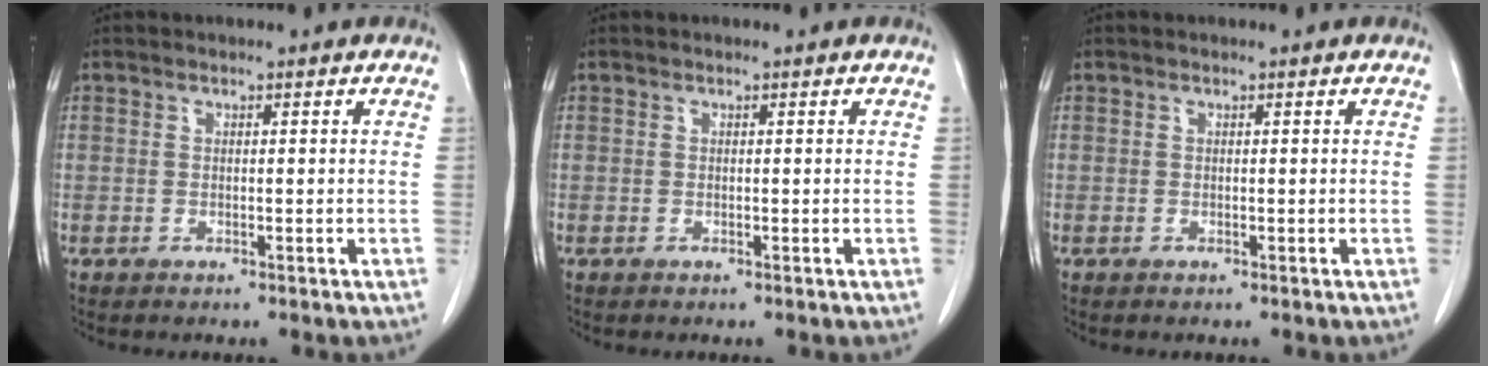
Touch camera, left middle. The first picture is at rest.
{"total": 0.0}
{"total": 0.0}